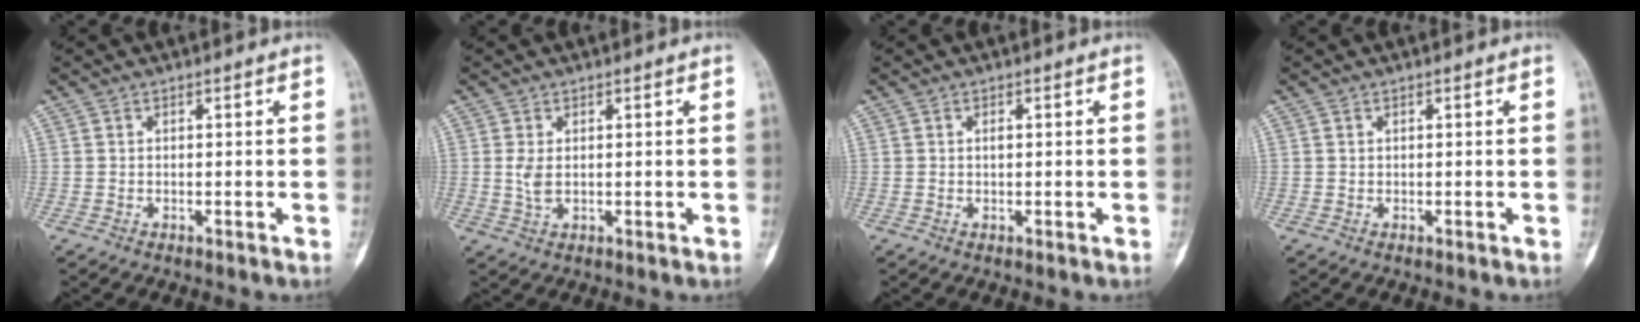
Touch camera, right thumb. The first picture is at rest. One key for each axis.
{"total": 2.6, "fx": 0.4, "fy": 1.3, "fz": 2.2, "tx": -0.050, "ty": -0.002, "tz": 0.012}
{"total": 0.5, "fx": 0.1, "fy": 0.2, "fz": 0.4, "tx": -0.009, "ty": 0.000, "tz": 0.000}
{"total": 0.0}